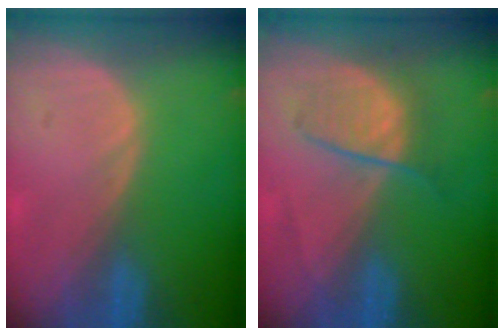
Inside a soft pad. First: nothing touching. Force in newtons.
{"total": 4.9, "press": 4.9, "slide": 0.5}